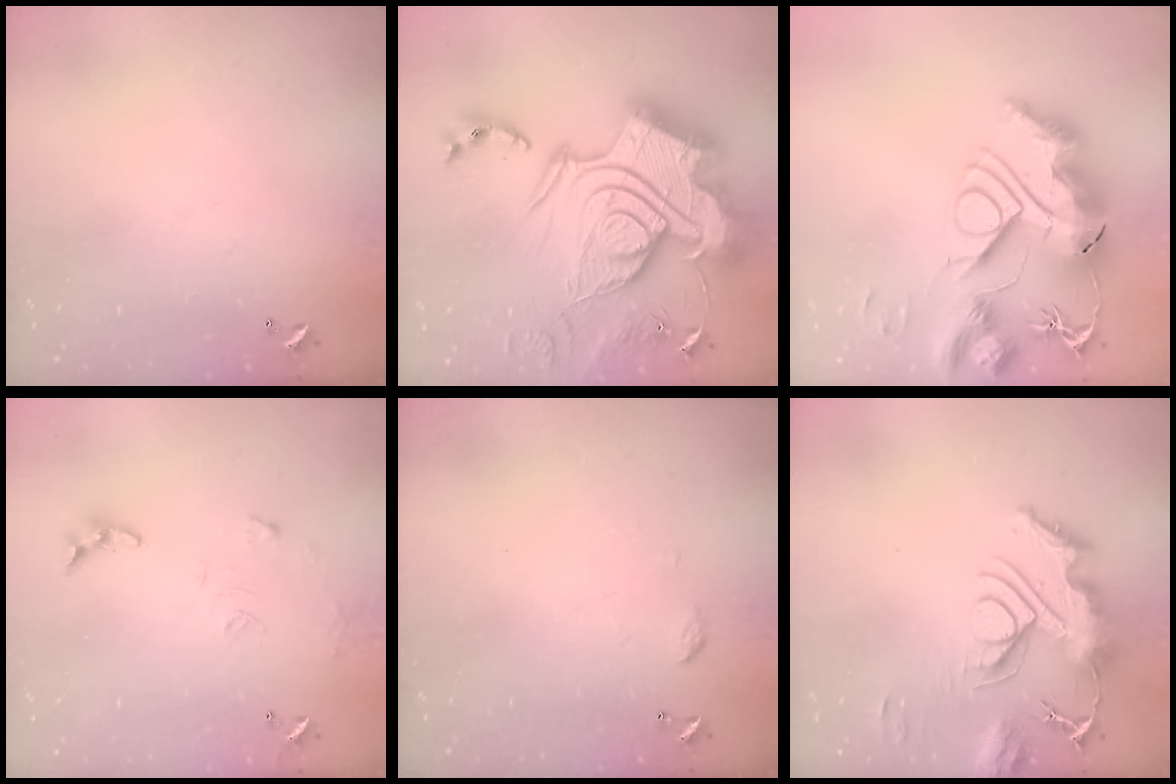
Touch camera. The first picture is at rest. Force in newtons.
{"total": 0.6, "press": 0.6, "slide": 0.0}
{"total": 0.7, "press": 0.7, "slide": 0.0}
{"total": 9.3, "press": 9.3, "slide": 0.6}
{"total": 4.6, "press": 4.5, "slide": 0.6}
{"total": 15.1, "press": 15.0, "slide": 1.8}